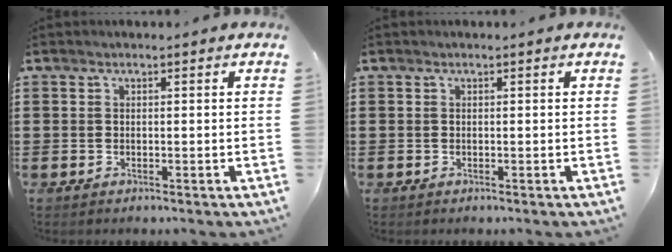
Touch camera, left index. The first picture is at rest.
{"total": 0.0}